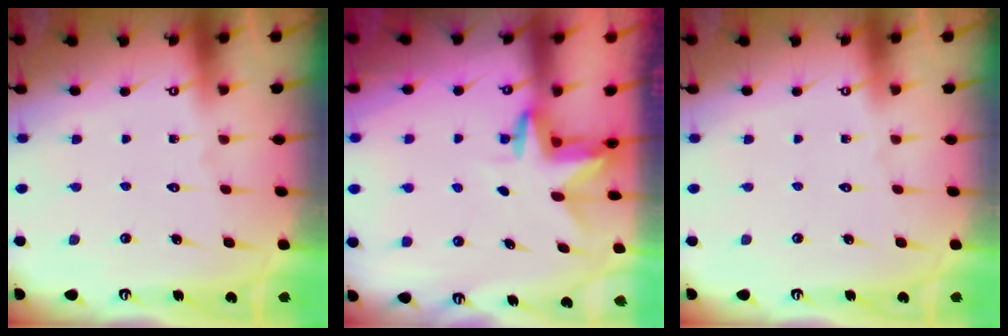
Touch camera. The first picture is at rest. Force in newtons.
{"total": 2.7, "press": 2.7, "slide": 0.1}
{"total": 0.0}